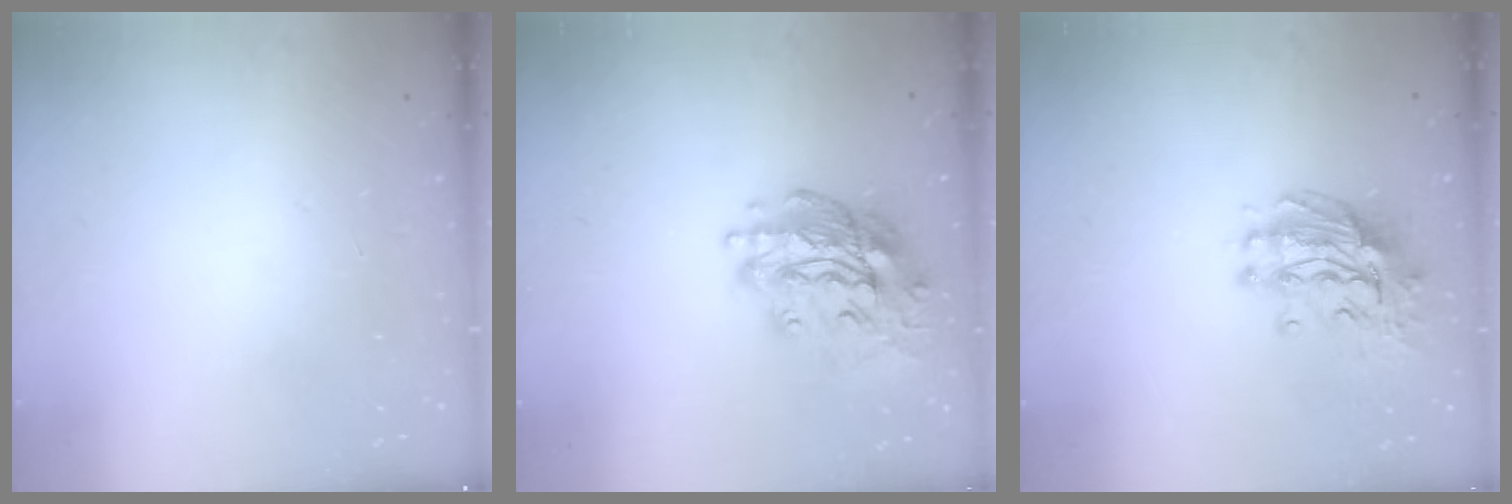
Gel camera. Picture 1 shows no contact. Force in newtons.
{"total": 18.0, "press": 17.9, "slide": 1.8}
{"total": 11.5, "press": 11.4, "slide": 1.2}